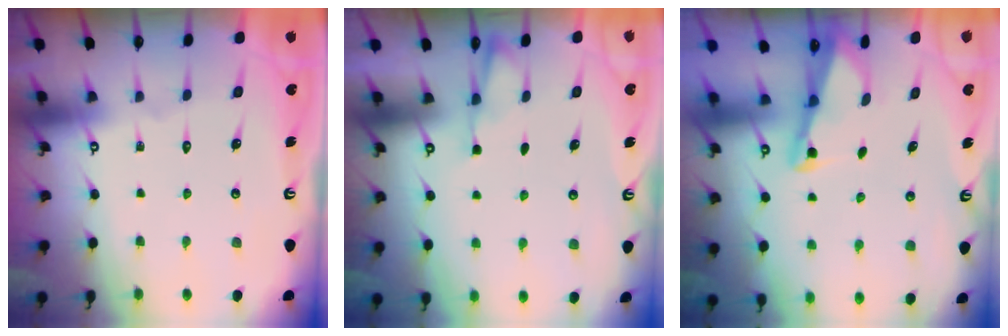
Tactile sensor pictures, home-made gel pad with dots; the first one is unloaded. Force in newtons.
{"total": 2.3, "press": 2.2, "slide": 0.4}
{"total": 2.2, "press": 2.2, "slide": 0.3}